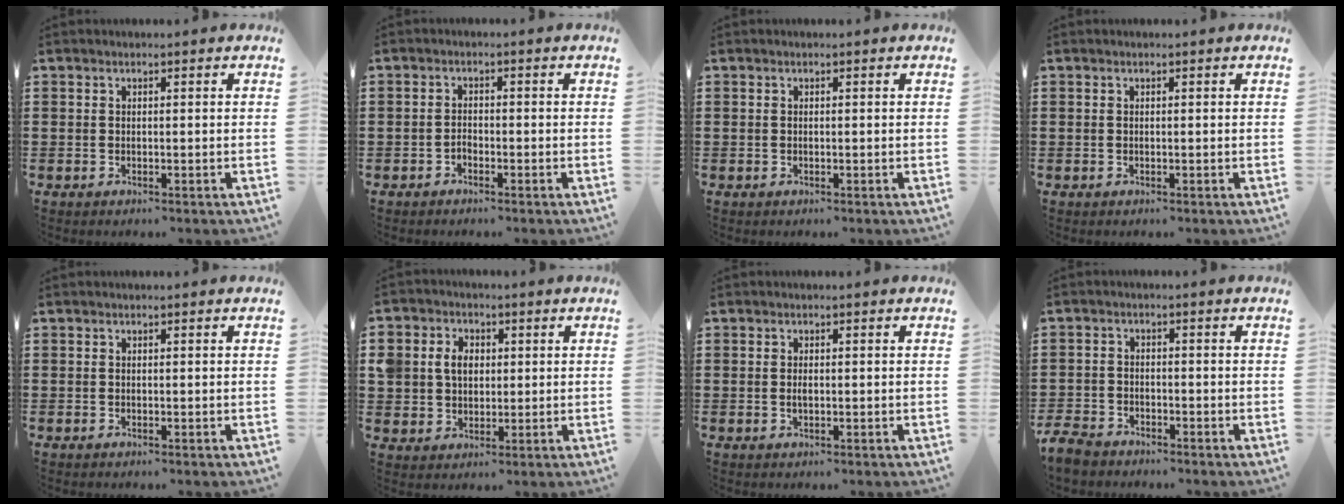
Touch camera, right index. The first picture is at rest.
{"total": 1.2, "force": [-0.9, 0.7, 0.4], "torque": [-0.011, -0.002, -0.017]}
{"total": 0.0}
{"total": 0.0}
{"total": 0.0}
{"total": 5.1, "force": [0.8, 4.4, 2.5], "torque": [-0.071, 0.013, 0.011]}
{"total": 1.0, "force": [-0.1, 0.5, 0.9], "torque": [-0.018, 0.003, -0.003]}
{"total": 3.5, "force": [-3.3, 1.0, 0.5], "torque": [-0.026, -0.002, -0.074]}